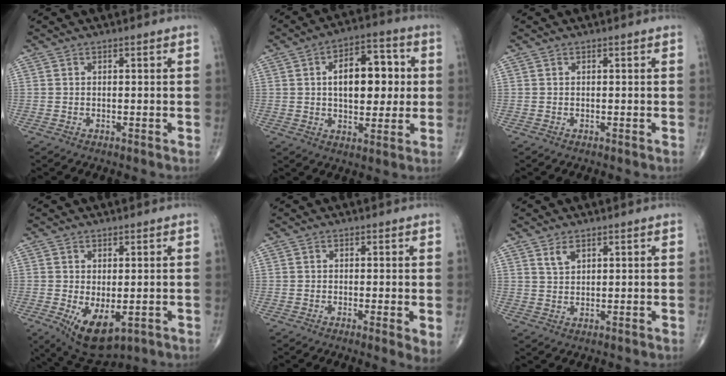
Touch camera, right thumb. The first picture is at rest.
{"total": 13.8, "force": [1.7, 7.7, 11.4], "torque": [-0.132, 0.016, 0.023]}
{"total": 0.0}
{"total": 8.5, "force": [-2.3, 4.3, 7.0], "torque": [-0.109, -0.017, -0.018]}
{"total": 3.2, "force": [-0.5, 0.6, 3.1], "torque": [-0.054, -0.013, -0.012]}
{"total": 2.6, "force": [1.6, 1.3, 1.5], "torque": [-0.026, -0.007, 0.037]}